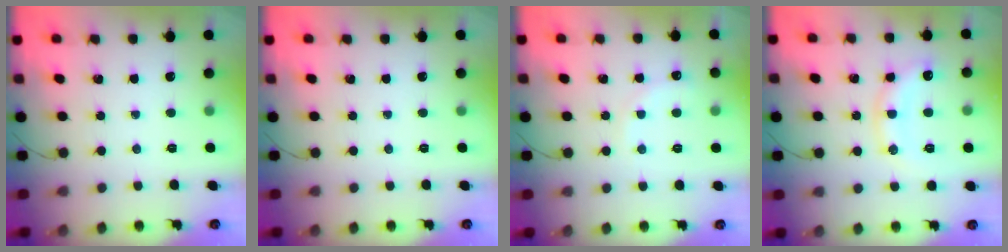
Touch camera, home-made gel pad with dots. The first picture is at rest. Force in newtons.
{"total": 0.0}
{"total": 6.6, "press": 6.5, "slide": 1.3}
{"total": 10.6, "press": 10.5, "slide": 0.7}